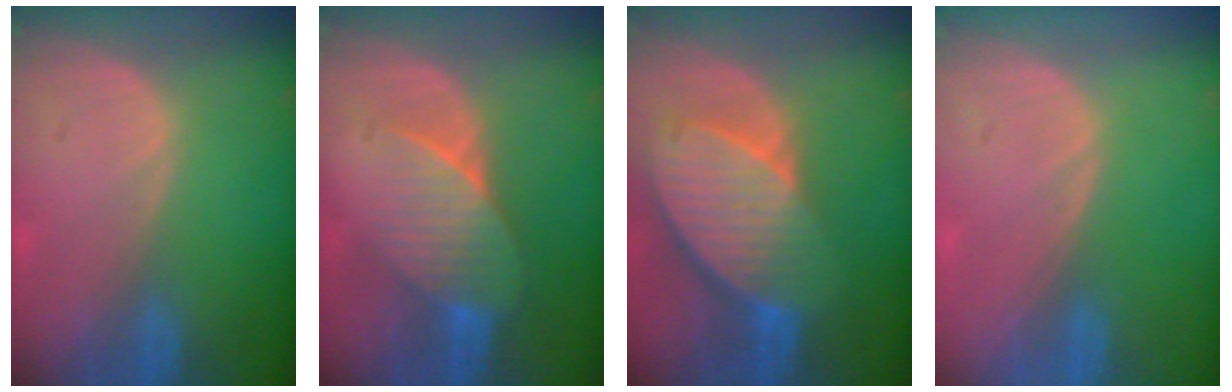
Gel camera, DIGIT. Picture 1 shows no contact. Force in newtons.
{"total": 7.3, "press": 6.9, "slide": 2.5}
{"total": 10.2, "press": 8.9, "slide": 5.0}
{"total": 0.0}